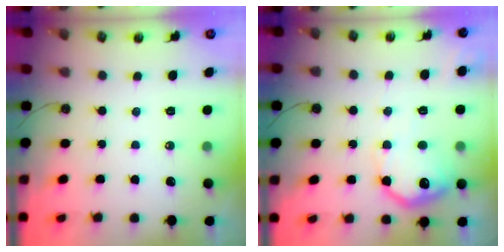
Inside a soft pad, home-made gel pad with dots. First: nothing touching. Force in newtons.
{"total": 14.8, "press": 14.8, "slide": 0.7}